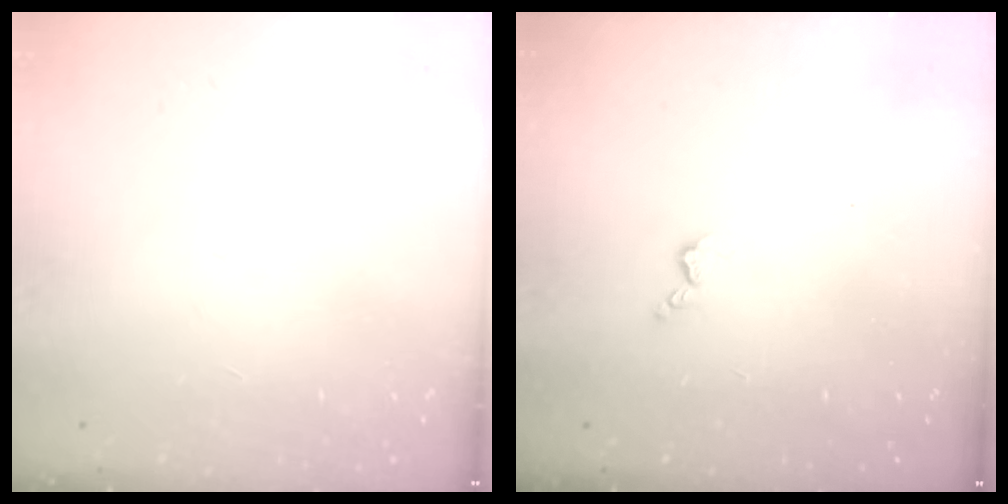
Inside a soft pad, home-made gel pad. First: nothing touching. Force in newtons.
{"total": 2.8, "press": 2.8, "slide": 0.5}